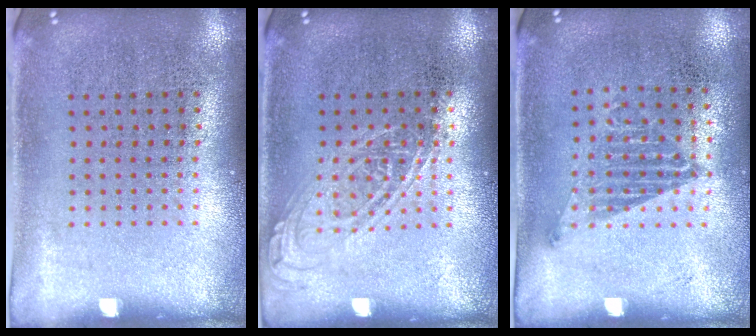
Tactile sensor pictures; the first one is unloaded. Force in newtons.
{"total": 1.1, "press": 1.1, "slide": 0.1}
{"total": 1.0, "press": 0.8, "slide": 0.6}